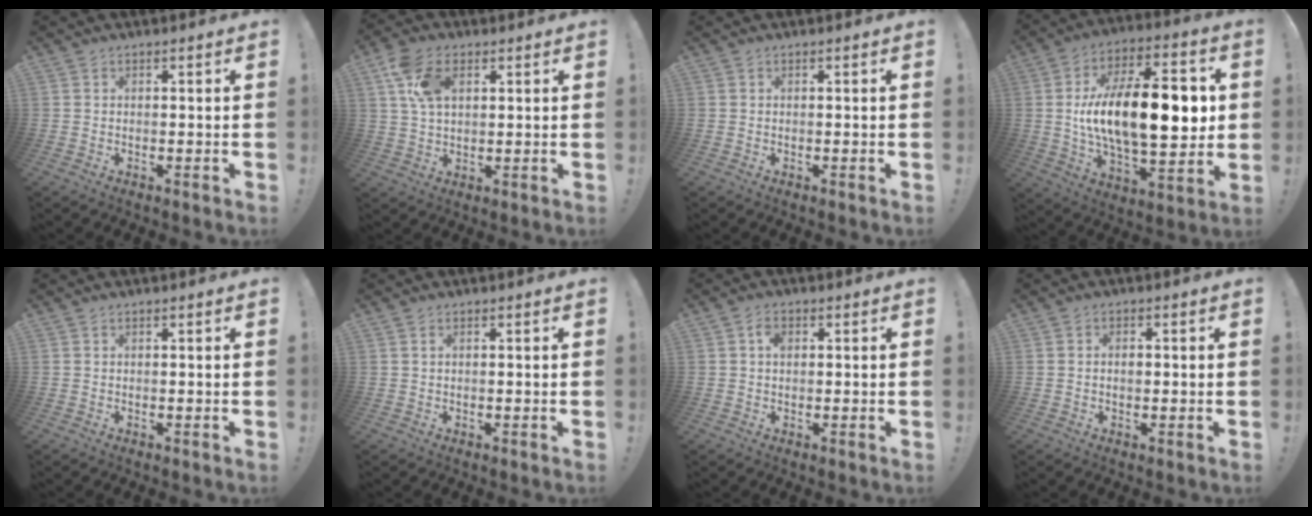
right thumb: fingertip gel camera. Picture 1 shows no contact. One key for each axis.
{"total": 9.8, "fx": 3.7, "fy": 5.9, "fz": 6.9, "tx": -0.141, "ty": 0.002, "tz": 0.072}
{"total": 0.0}
{"total": 24.1, "fx": 1.4, "fy": 11.1, "fz": 21.3, "tx": -0.354, "ty": 0.001, "tz": 0.020}
{"total": 0.0}
{"total": 0.8, "fx": 0.4, "fy": 0.2, "fz": 0.6, "tx": -0.021, "ty": 0.004, "tz": 0.009}
{"total": 2.6, "fx": 0.6, "fy": 1.9, "fz": 1.7, "tx": -0.026, "ty": 0.002, "tz": 0.008}
{"total": 1.4, "fx": -0.2, "fy": 1.1, "fz": 0.9, "tx": -0.013, "ty": 0.005, "tz": -0.004}